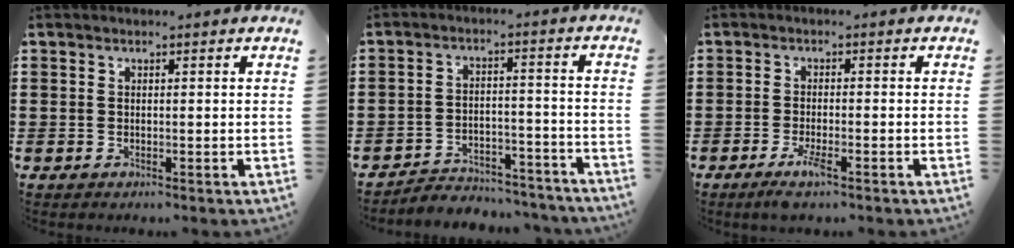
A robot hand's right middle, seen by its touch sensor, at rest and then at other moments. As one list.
[{"total": 4.7, "force": [-4.6, 0.8, 0.3], "torque": [-0.008, 0.011, -0.098]}, {"total": 3.2, "force": [-1.8, 0.4, 2.6], "torque": [-0.055, -0.007, -0.035]}]